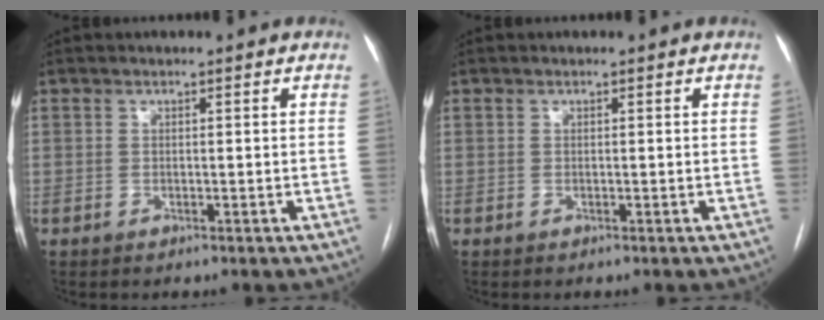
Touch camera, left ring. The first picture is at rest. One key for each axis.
{"total": 0.0}